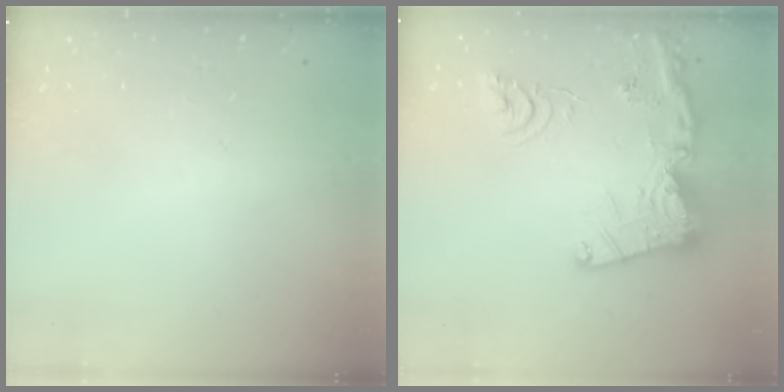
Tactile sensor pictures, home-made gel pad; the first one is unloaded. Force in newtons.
{"total": 21.7, "press": 21.5, "slide": 2.2}